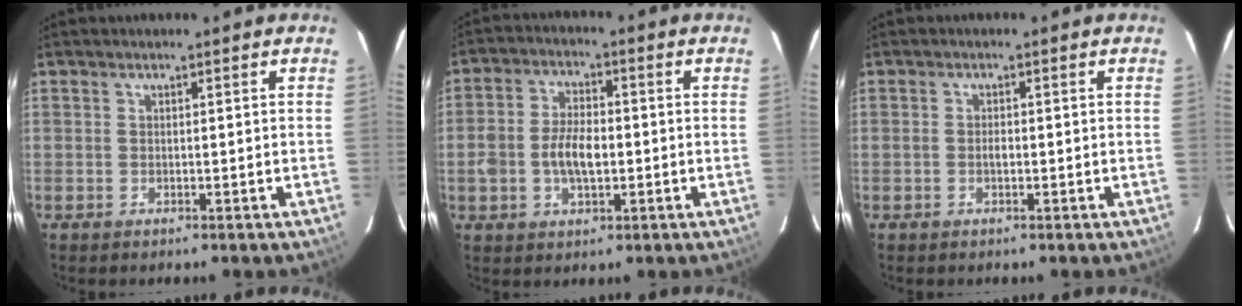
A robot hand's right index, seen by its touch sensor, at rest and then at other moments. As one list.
[{"total": 7.4, "force": [-1.2, 4.2, 6.0], "torque": [-0.120, 0.009, -0.019]}, {"total": 1.1, "force": [-0.3, 0.6, 0.8], "torque": [-0.016, 0.002, -0.006]}]